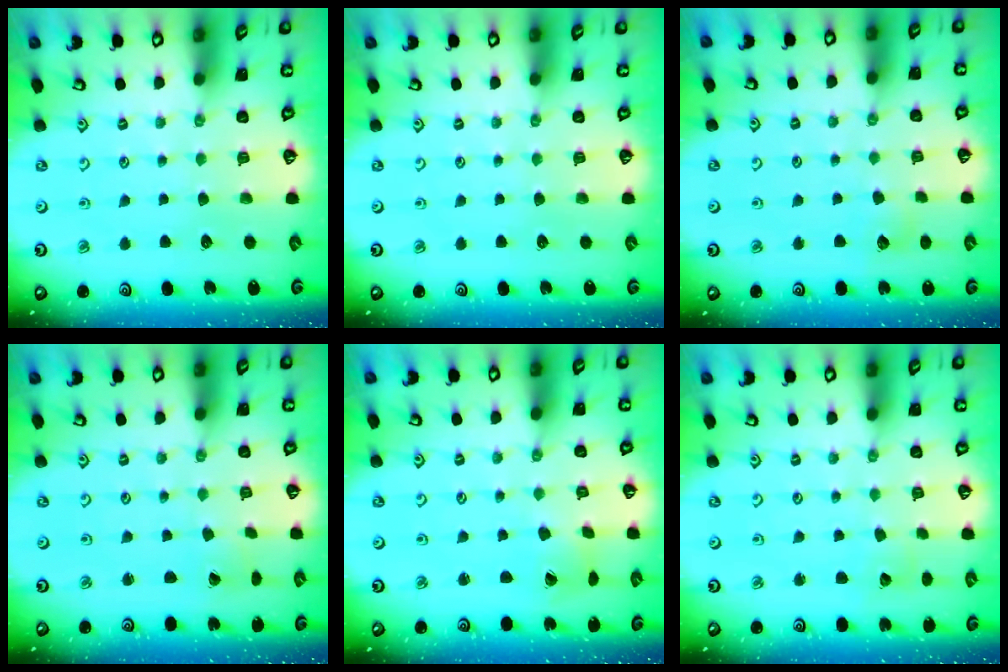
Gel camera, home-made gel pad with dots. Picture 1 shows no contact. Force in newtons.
{"total": 0.0}
{"total": 4.4, "press": 4.3, "slide": 0.4}
{"total": 1.5, "press": 1.5, "slide": 0.1}
{"total": 1.6, "press": 1.5, "slide": 0.3}
{"total": 2.9, "press": 2.9, "slide": 0.3}